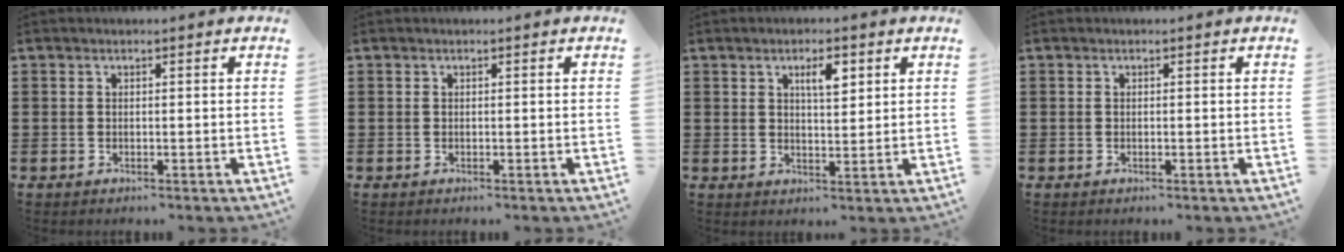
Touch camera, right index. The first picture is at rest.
{"total": 0.0}
{"total": 3.8, "force": [1.8, 1.2, 3.0], "torque": [-0.049, 0.002, 0.026]}
{"total": 0.0}